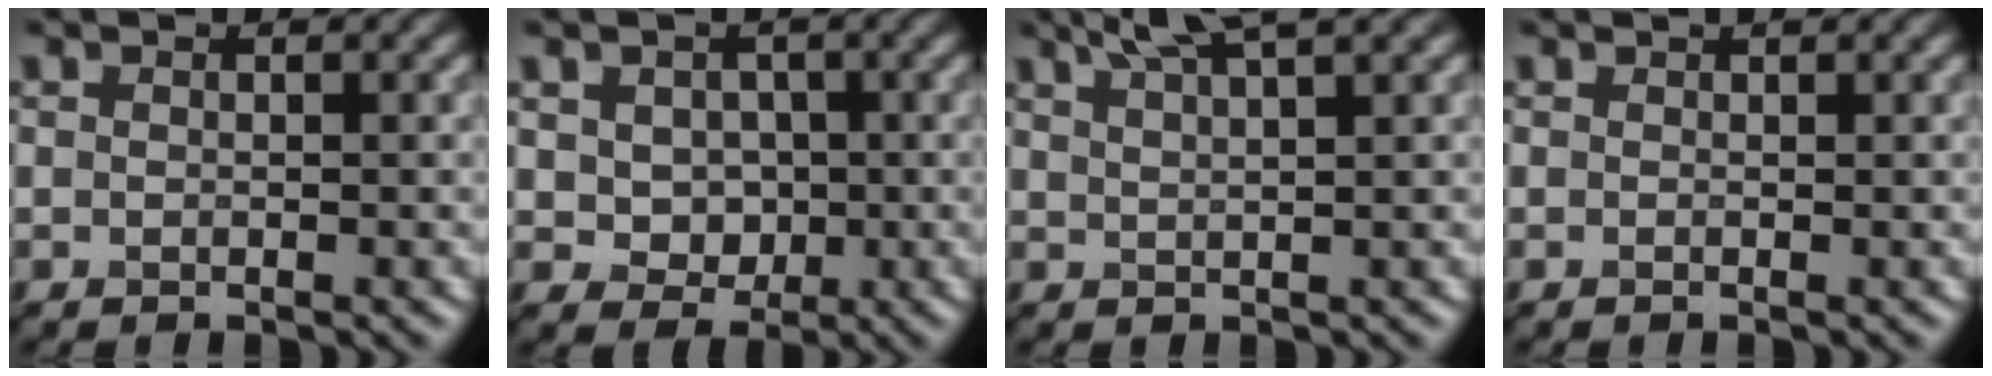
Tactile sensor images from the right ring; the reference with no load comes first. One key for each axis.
{"total": 3.5, "fx": 0.4, "fy": 3.0, "fz": 1.8, "tx": -0.029, "ty": -0.002, "tz": 0.008}
{"total": 5.4, "fx": 4.0, "fy": 1.0, "fz": 3.5, "tx": -0.036, "ty": 0.024, "tz": 0.043}
{"total": 0.9, "fx": 0.4, "fy": 0.2, "fz": 0.7, "tx": -0.012, "ty": -0.006, "tz": 0.002}